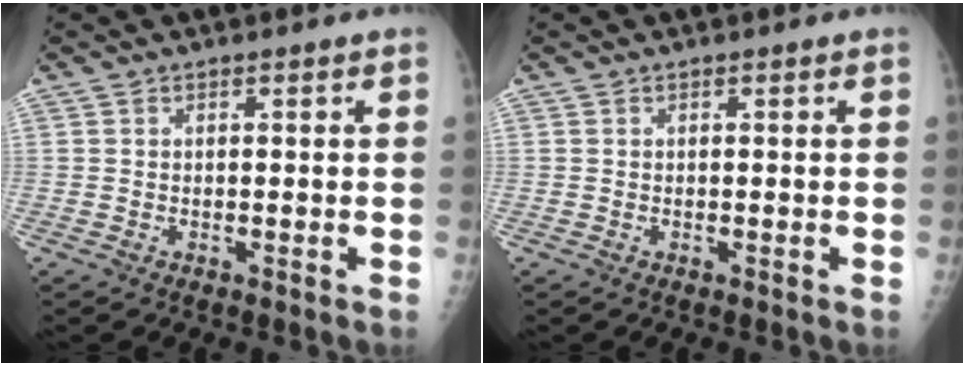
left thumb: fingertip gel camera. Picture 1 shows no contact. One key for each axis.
{"total": 0.0}